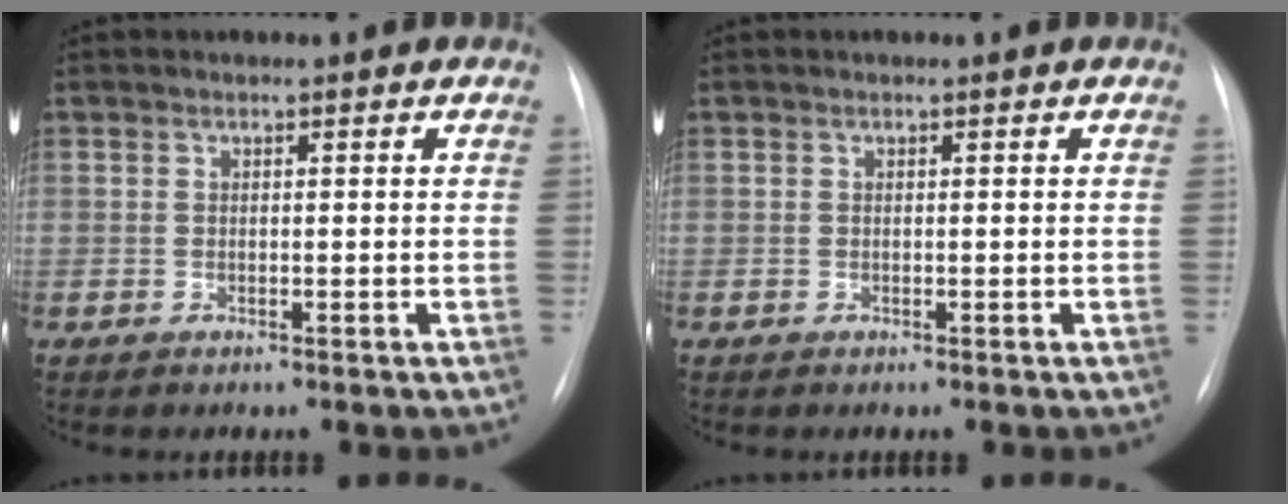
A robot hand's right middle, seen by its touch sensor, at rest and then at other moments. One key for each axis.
{"total": 0.0}